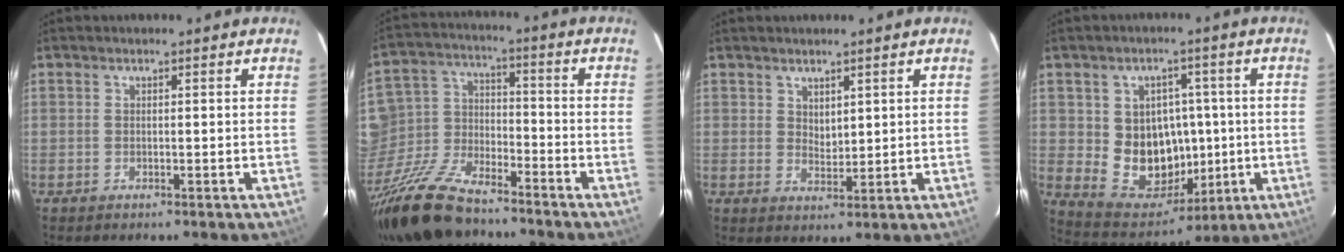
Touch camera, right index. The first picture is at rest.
{"total": 13.1, "force": [-10.7, 5.8, 4.9], "torque": [-0.127, 0.012, -0.200]}
{"total": 2.7, "force": [1.8, 1.7, 1.2], "torque": [-0.015, -0.002, 0.034]}
{"total": 13.3, "force": [-0.2, 11.8, 6.2], "torque": [-0.126, 0.010, 0.022]}